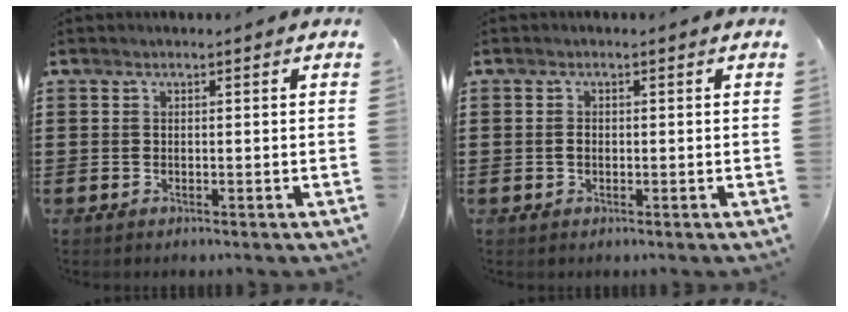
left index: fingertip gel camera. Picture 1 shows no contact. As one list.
[{"total": 1.1, "force": [-0.1, 0.7, 0.9], "torque": [-0.019, 0.003, -0.002]}]